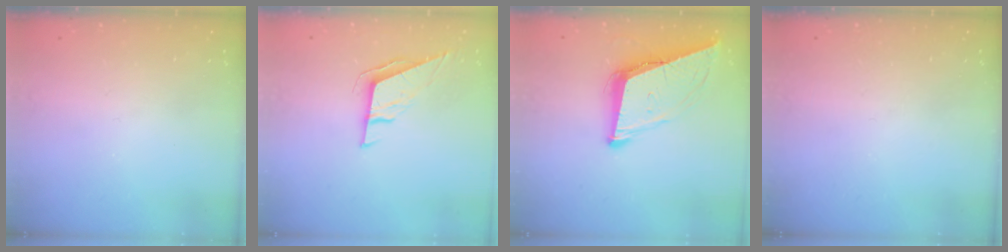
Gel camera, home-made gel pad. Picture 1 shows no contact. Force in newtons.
{"total": 6.0, "press": 5.9, "slide": 0.9}
{"total": 10.0, "press": 9.3, "slide": 3.5}
{"total": 0.0}